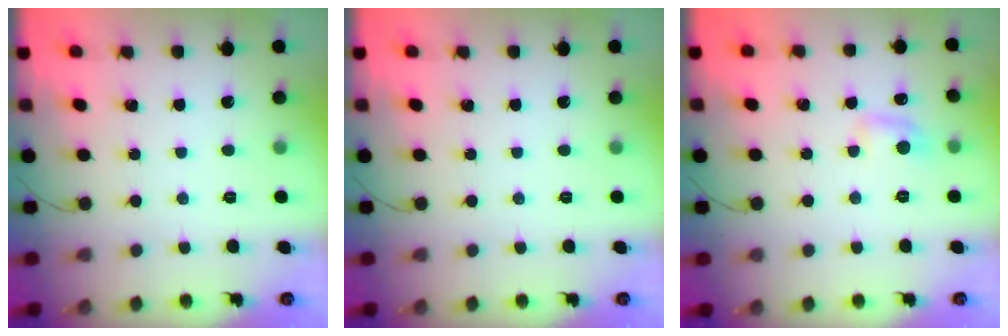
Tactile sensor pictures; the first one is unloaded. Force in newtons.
{"total": 0.0}
{"total": 5.5, "press": 5.2, "slide": 1.7}